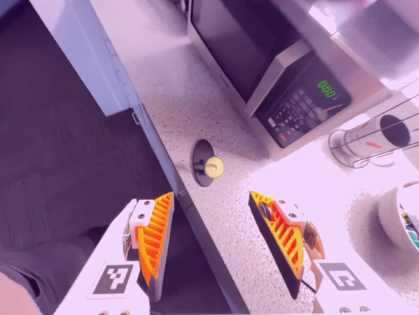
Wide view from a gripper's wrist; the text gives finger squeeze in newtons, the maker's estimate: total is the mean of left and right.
{"total": 0.0}